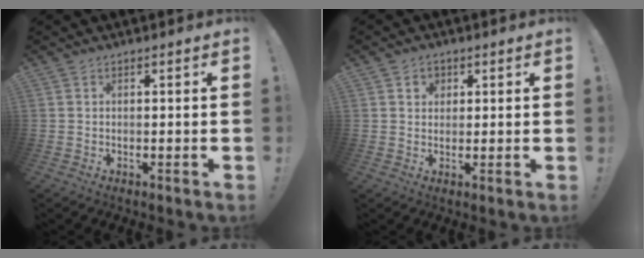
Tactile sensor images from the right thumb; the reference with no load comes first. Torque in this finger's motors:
{"motor_torque": [0.38, 0.63, 0.28, -0.19, -0.02]}